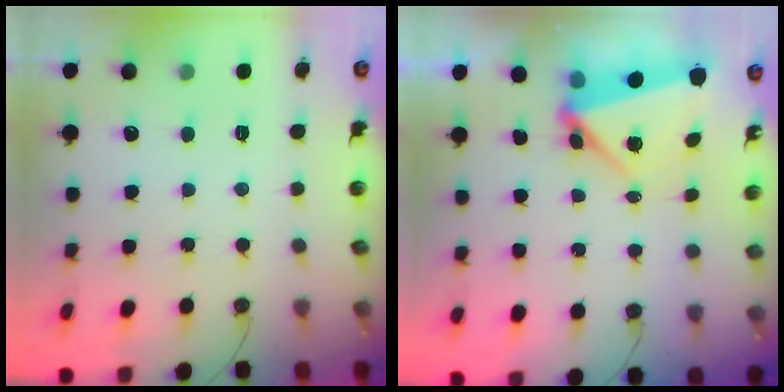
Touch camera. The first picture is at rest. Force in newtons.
{"total": 5.3, "press": 5.3, "slide": 0.2}